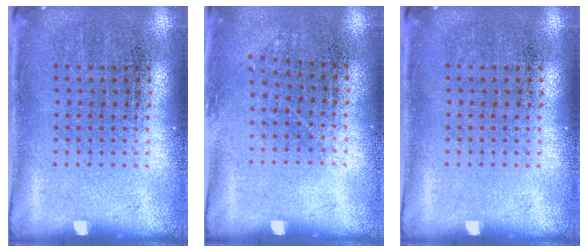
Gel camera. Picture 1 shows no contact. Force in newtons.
{"total": 0.8, "press": 0.6, "slide": 0.5}
{"total": 0.0}